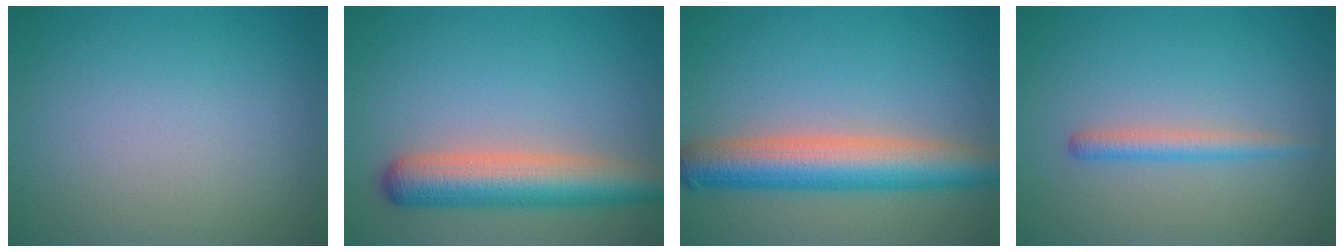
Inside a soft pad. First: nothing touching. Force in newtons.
{"total": 6.3, "press": 6.3, "slide": 0.4}
{"total": 7.1, "press": 7.1, "slide": 0.3}
{"total": 1.9, "press": 1.8, "slide": 0.2}